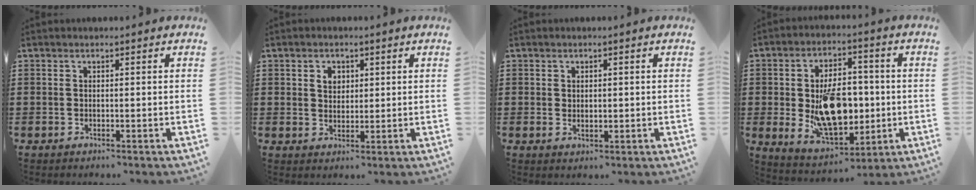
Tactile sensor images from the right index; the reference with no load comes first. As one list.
[{"total": 2.7, "force": [1.0, 2.2, 1.2], "torque": [-0.033, 0.010, 0.018]}, {"total": 1.1, "force": [0.5, 0.9, 0.5], "torque": [-0.012, 0.007, 0.009]}, {"total": 13.0, "force": [-1.0, 7.9, 10.2], "torque": [-0.170, -0.001, -0.013]}]